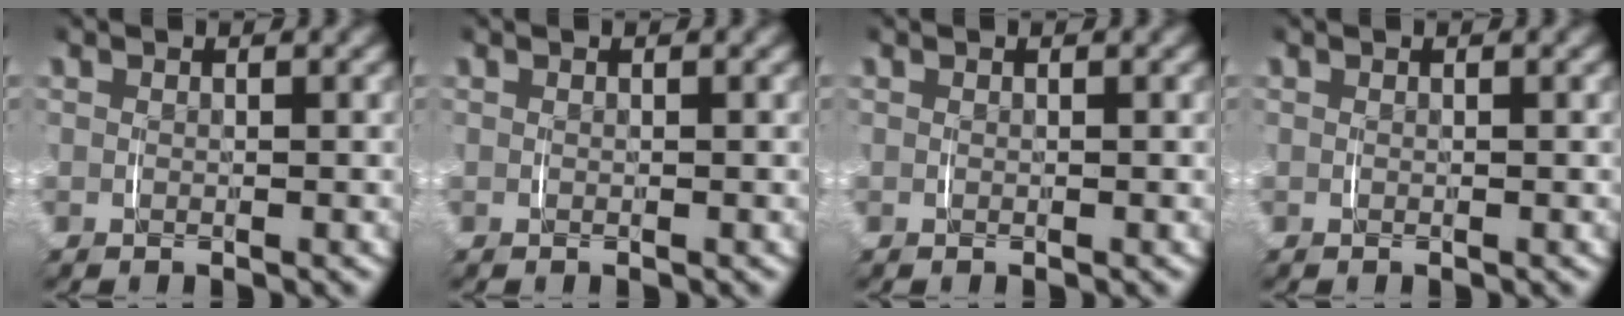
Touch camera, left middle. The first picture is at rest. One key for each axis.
{"total": 0.0}
{"total": 0.0}
{"total": 0.0}